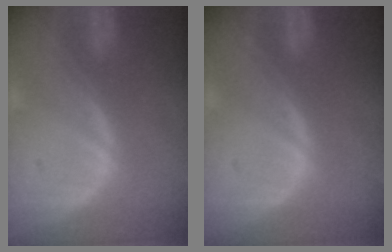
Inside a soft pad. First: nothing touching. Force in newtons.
{"total": 0.0}